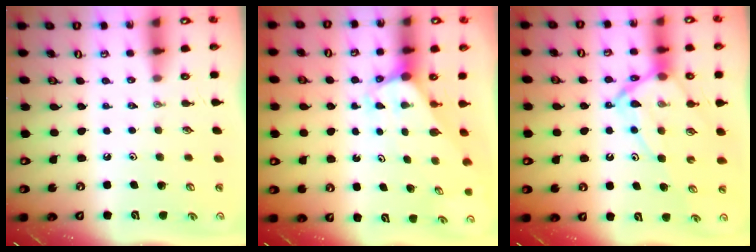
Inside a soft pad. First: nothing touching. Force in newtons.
{"total": 2.9, "press": 2.9, "slide": 0.2}
{"total": 12.8, "press": 12.8, "slide": 0.9}